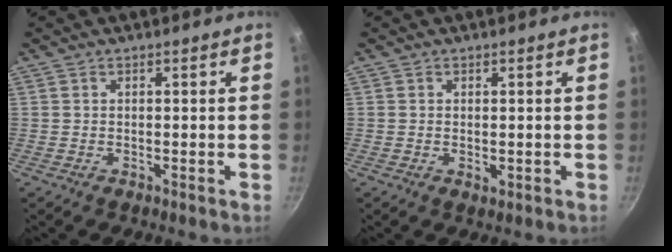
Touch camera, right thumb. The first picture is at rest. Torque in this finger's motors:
{"motor_torque": [-0.32, 0.06, 0.10, 0.25, 0.02]}